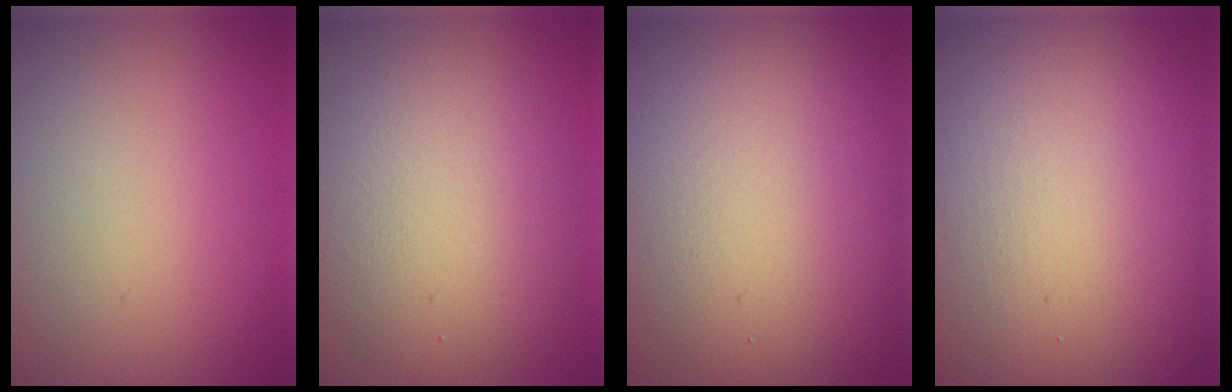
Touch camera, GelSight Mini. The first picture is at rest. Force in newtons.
{"total": 7.9, "press": 7.8, "slide": 0.7}
{"total": 18.3, "press": 18.3, "slide": 1.0}
{"total": 20.4, "press": 20.3, "slide": 1.5}